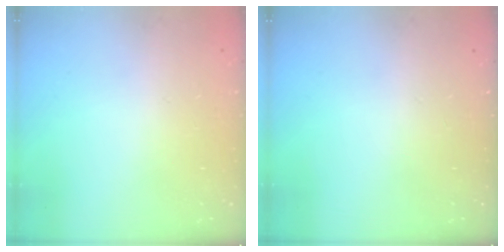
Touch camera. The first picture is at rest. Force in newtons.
{"total": 0.0}